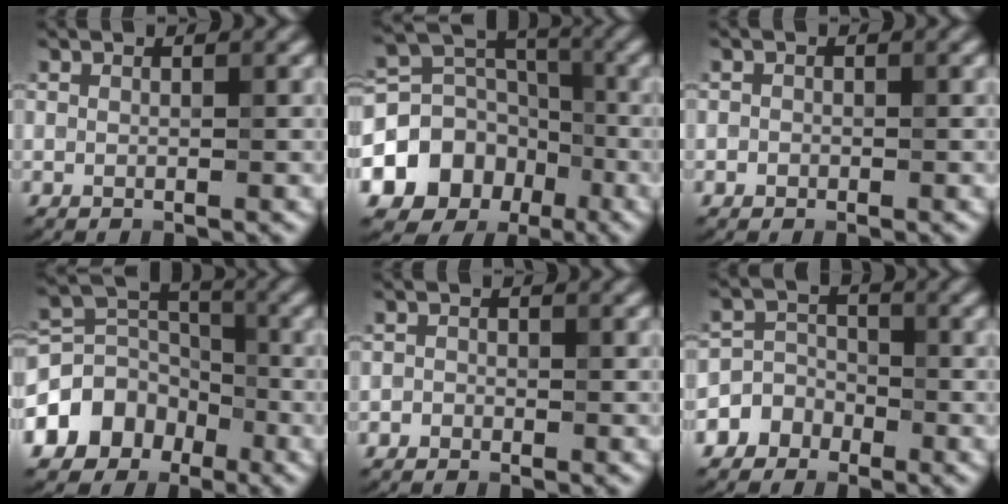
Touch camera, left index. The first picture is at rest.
{"total": 8.2, "force": [-3.2, 6.7, 3.4], "torque": [-0.059, 0.004, -0.069]}
{"total": 0.6, "force": [-0.3, 0.5, 0.1], "torque": [0.002, -0.004, -0.006]}
{"total": 6.7, "force": [-3.3, 5.2, 2.5], "torque": [-0.033, 0.021, -0.078]}
{"total": 0.8, "force": [-0.5, 0.6, 0.0], "torque": [0.003, -0.001, -0.009]}
{"total": 4.3, "force": [-2.5, 3.6, 0.4], "torque": [0.031, 0.002, -0.061]}